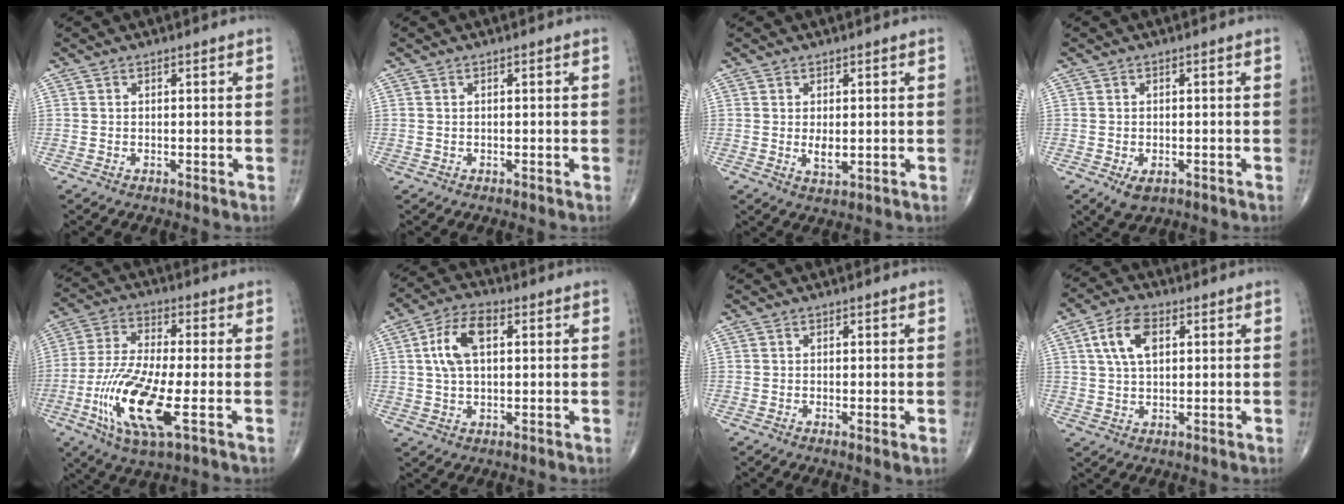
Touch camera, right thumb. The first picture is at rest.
{"total": 0.0}
{"total": 2.7, "force": [0.1, 1.3, 2.3], "torque": [-0.036, -0.007, 0.006]}
{"total": 3.2, "force": [-1.4, 1.9, 2.2], "torque": [-0.035, -0.001, -0.015]}
{"total": 16.0, "force": [-4.6, 4.4, 14.6], "torque": [-0.319, 0.000, -0.086]}
{"total": 9.2, "force": [2.0, 5.0, 7.4], "torque": [-0.139, 0.014, 0.034]}
{"total": 1.3, "force": [-0.2, 0.1, 1.3], "torque": [-0.027, -0.007, -0.006]}
{"total": 8.0, "force": [2.5, 4.7, 6.0], "torque": [-0.103, 0.005, 0.042]}